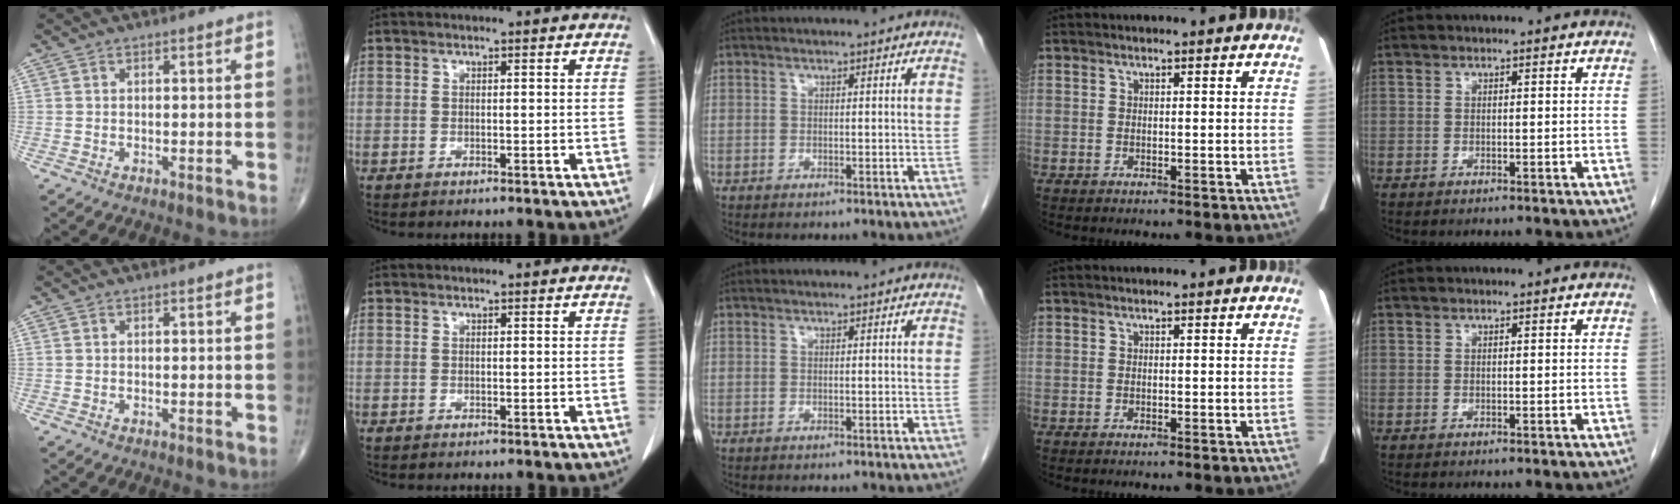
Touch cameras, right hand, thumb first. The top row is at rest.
{}